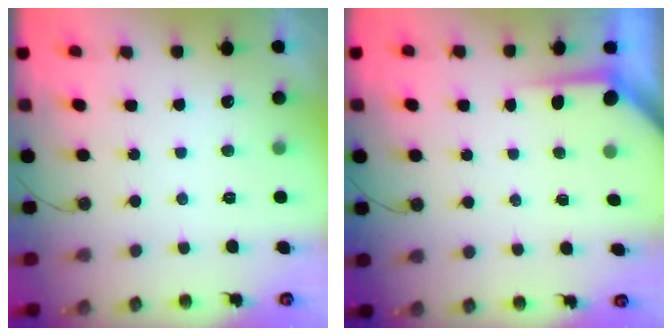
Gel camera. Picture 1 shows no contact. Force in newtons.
{"total": 3.6, "press": 3.5, "slide": 0.4}